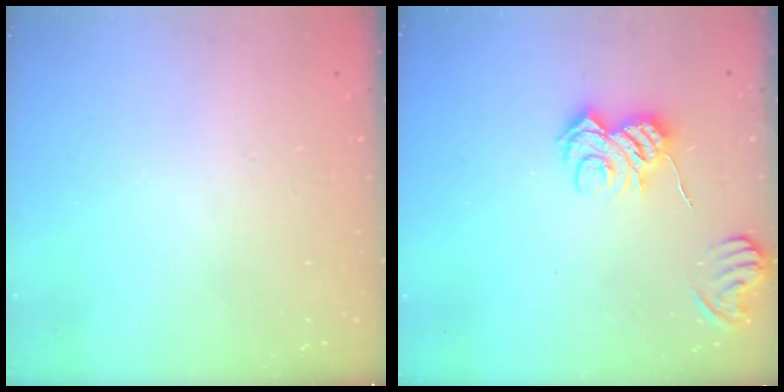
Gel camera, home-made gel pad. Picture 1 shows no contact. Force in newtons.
{"total": 8.1, "press": 8.1, "slide": 0.6}